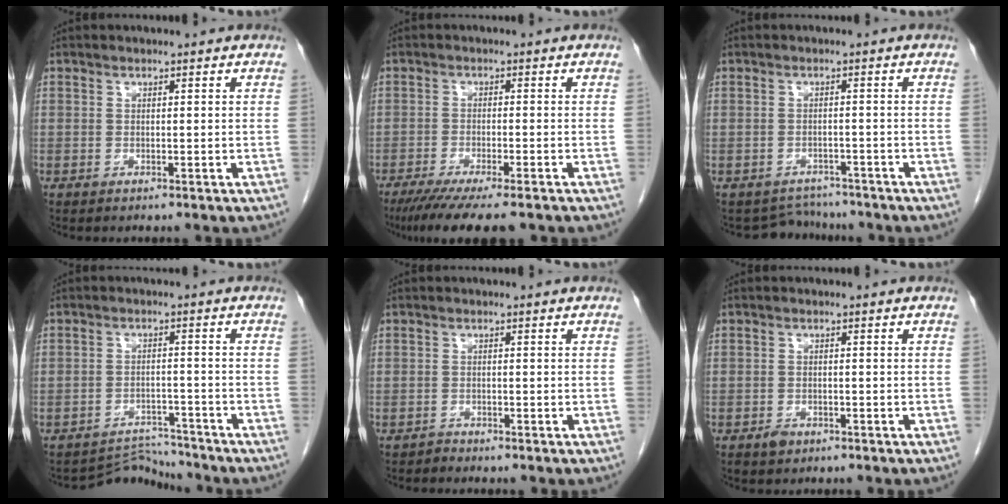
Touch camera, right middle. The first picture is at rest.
{"total": 10.5, "force": [-8.3, 0.9, 6.3], "torque": [-0.091, -0.023, -0.125]}
{"total": 4.0, "force": [-3.7, 1.3, -1.0], "torque": [0.010, 0.010, -0.052]}
{"total": 4.7, "force": [-4.3, 0.2, -1.9], "torque": [0.034, 0.010, -0.064]}
{"total": 0.7, "force": [-0.6, 0.1, -0.3], "torque": [0.005, -0.002, -0.012]}
{"total": 1.6, "force": [-1.1, 1.1, 0.6], "torque": [-0.011, 0.002, -0.013]}